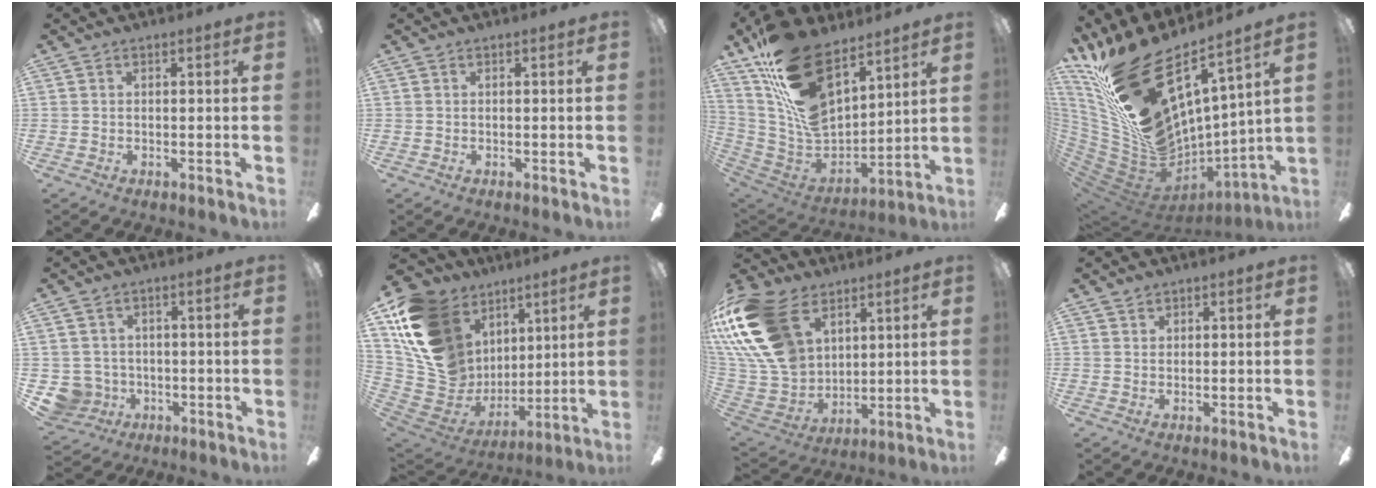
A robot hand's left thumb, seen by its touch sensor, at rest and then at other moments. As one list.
[{"total": 0.0}, {"total": 22.5, "force": [13.3, 11.8, 13.8], "torque": [-0.264, -0.079, 0.244]}, {"total": 25.6, "force": [15.3, 10.6, 17.6], "torque": [-0.324, -0.142, 0.301]}, {"total": 5.8, "force": [-0.6, 5.8, 0.6], "torque": [-0.038, 0.001, -0.007]}, {"total": 21.0, "force": [9.2, 16.1, 10.0], "torque": [-0.217, -0.049, 0.192]}, {"total": 25.4, "force": [11.2, 16.8, 15.4], "torque": [-0.351, -0.037, 0.209]}, {"total": 1.2, "force": [0.9, 0.8, 0.2], "torque": [-0.004, 0.002, 0.018]}]